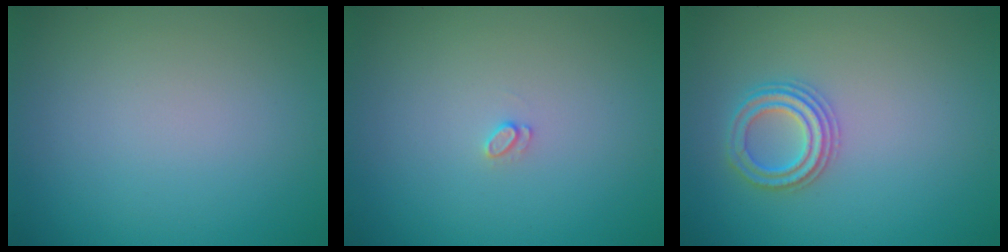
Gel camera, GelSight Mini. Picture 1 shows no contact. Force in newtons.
{"total": 0.7, "press": 0.7, "slide": 0.1}
{"total": 2.5, "press": 2.4, "slide": 0.4}